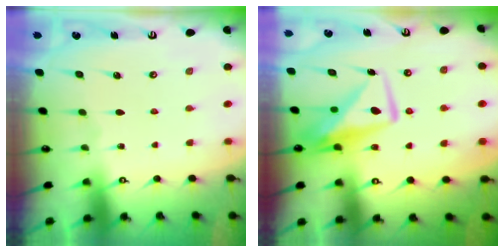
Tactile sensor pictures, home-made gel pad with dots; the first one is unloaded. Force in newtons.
{"total": 8.8, "press": 8.7, "slide": 0.9}